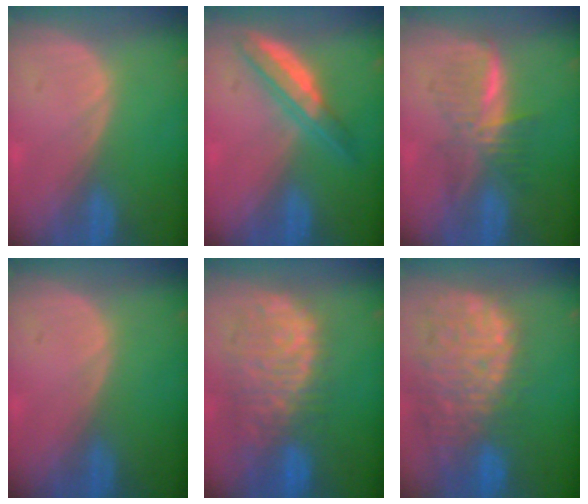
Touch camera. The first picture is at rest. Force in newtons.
{"total": 5.4, "press": 5.3, "slide": 1.3}
{"total": 5.9, "press": 5.8, "slide": 1.1}
{"total": 0.0}
{"total": 11.5, "press": 9.7, "slide": 6.3}
{"total": 14.2, "press": 11.8, "slide": 7.9}